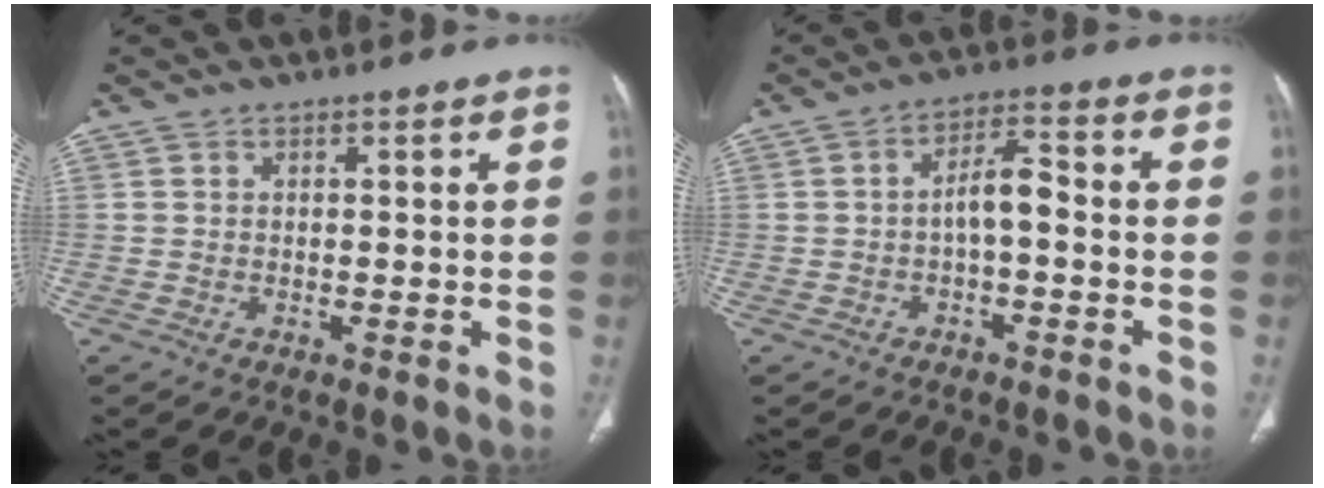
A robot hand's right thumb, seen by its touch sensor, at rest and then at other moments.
{"total": 5.3, "force": [-1.1, 2.2, 4.6], "torque": [-0.075, 0.031, -0.024]}